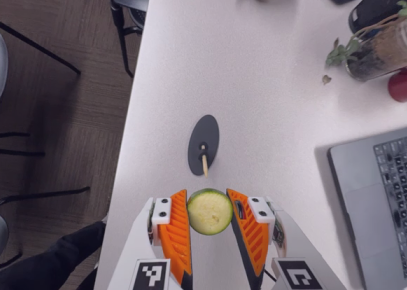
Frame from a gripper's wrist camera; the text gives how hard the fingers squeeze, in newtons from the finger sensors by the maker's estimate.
{"total": 10.1, "left": 10.0, "right": 10.2}